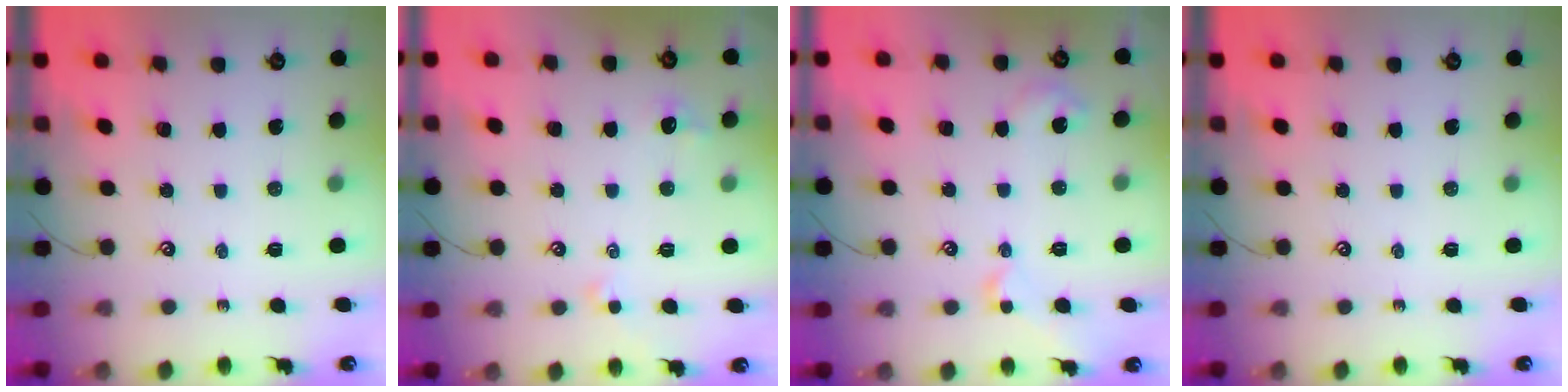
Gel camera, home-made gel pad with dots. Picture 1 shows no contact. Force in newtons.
{"total": 2.9, "press": 2.8, "slide": 0.8}
{"total": 3.5, "press": 3.4, "slide": 0.5}
{"total": 0.0}